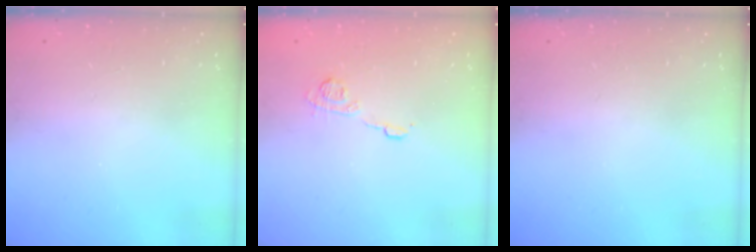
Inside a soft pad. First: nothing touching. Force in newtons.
{"total": 7.7, "press": 7.6, "slide": 1.2}
{"total": 0.0}